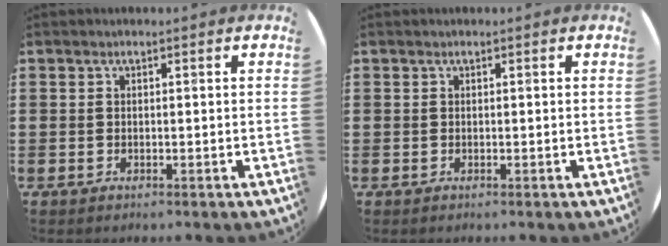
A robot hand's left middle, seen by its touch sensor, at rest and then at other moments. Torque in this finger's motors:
{"motor_torque": [0.21, -0.12, -0.01, -0.01]}